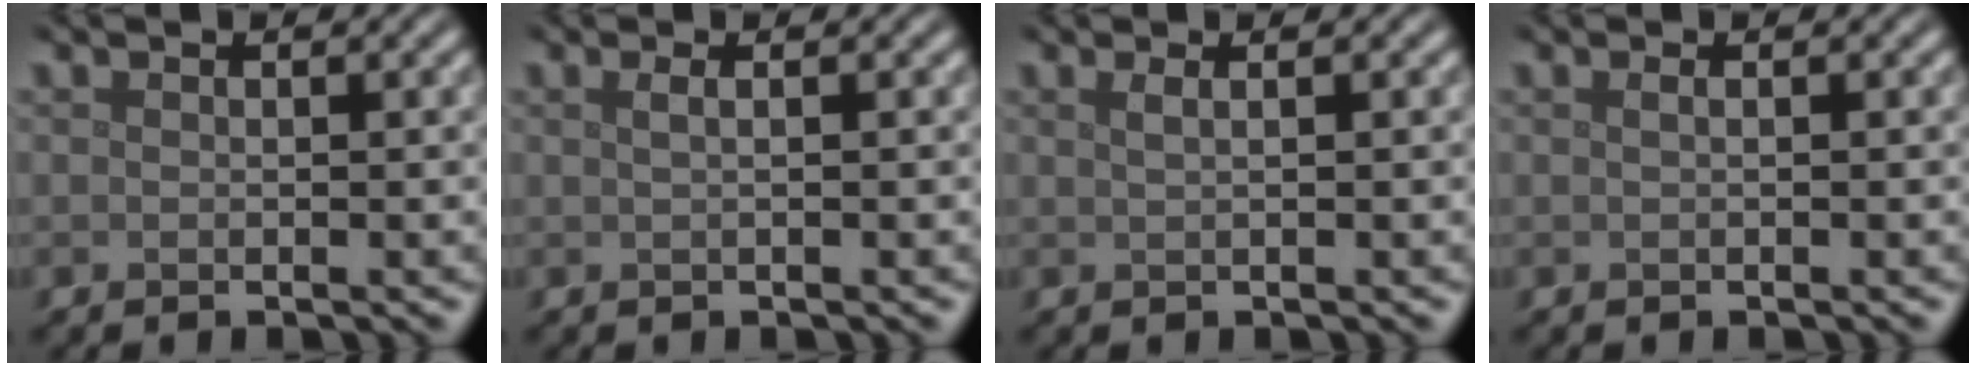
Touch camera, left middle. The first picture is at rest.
{"total": 1.5, "force": [0.5, 0.7, 1.2], "torque": [-0.011, -0.002, -0.003]}
{"total": 1.8, "force": [0.8, 0.8, 1.3], "torque": [-0.008, -0.001, -0.003]}
{"total": 0.7, "force": [0.2, 0.3, 0.6], "torque": [-0.011, 0.004, -0.001]}